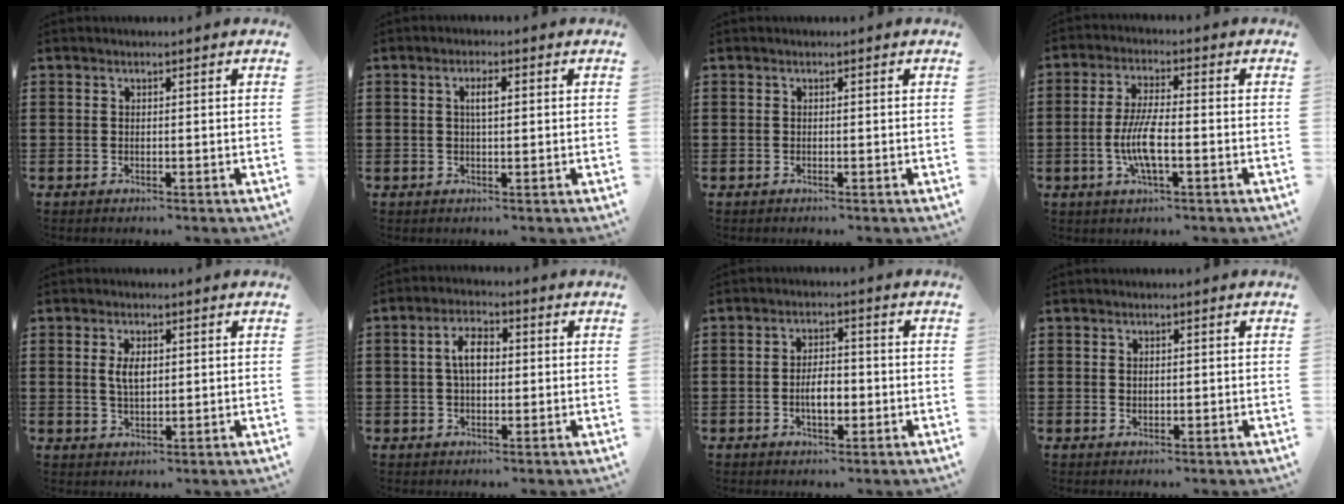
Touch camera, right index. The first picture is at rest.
{"total": 2.5, "force": [0.4, 0.7, 2.4], "torque": [-0.047, 0.004, 0.004]}
{"total": 0.0}
{"total": 7.1, "force": [-1.8, 1.9, 6.6], "torque": [-0.146, -0.008, -0.039]}
{"total": 3.7, "force": [0.8, 1.7, 3.2], "torque": [-0.066, 0.006, 0.013]}
{"total": 4.9, "force": [0.3, 2.4, 4.2], "torque": [-0.077, 0.008, 0.000]}
{"total": 4.0, "force": [-0.9, 1.8, 3.5], "torque": [-0.063, 0.001, -0.020]}
{"total": 0.7, "force": [0.2, 0.4, 0.4], "torque": [-0.011, 0.002, 0.004]}